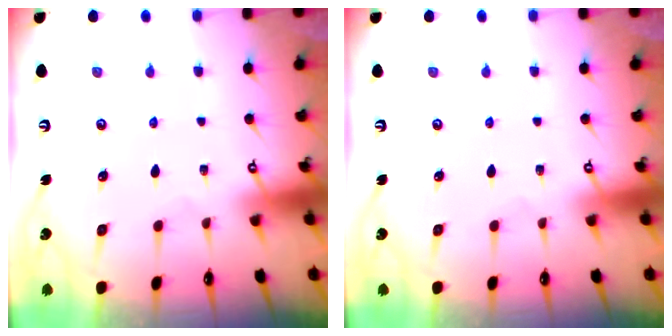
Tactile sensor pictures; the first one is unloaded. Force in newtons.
{"total": 0.0}